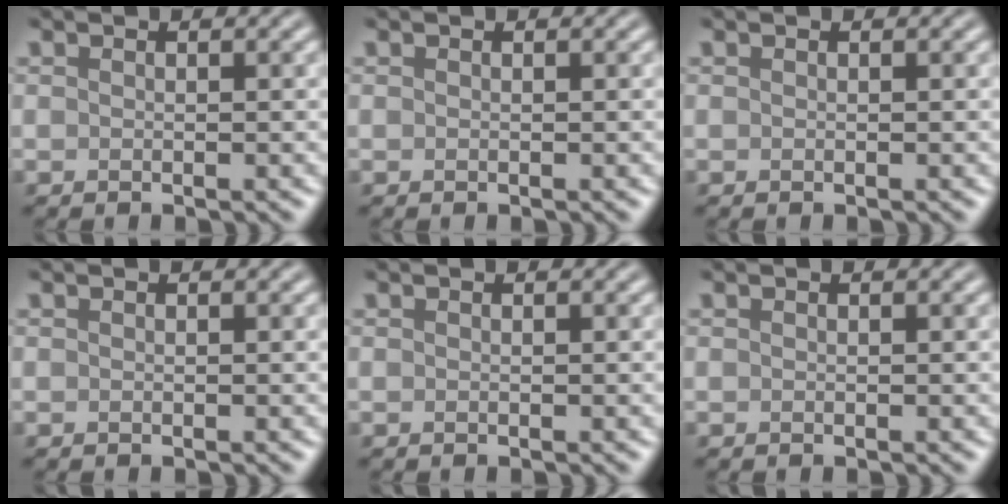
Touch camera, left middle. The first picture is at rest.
{"total": 0.0}
{"total": 0.0}
{"total": 0.0}
{"total": 0.0}
{"total": 0.0}